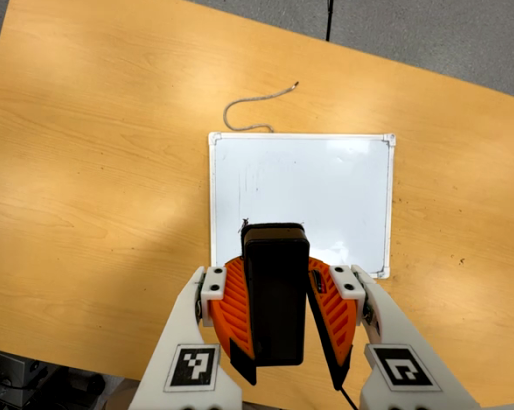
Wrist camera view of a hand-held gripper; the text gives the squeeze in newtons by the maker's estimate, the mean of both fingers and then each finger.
{"total": 9.3, "left": 9.2, "right": 9.3}